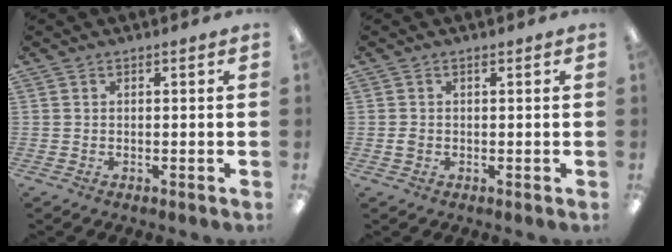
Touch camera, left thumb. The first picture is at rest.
{"total": 1.3, "force": [-0.1, 0.9, 0.9], "torque": [-0.018, 0.003, -0.002]}